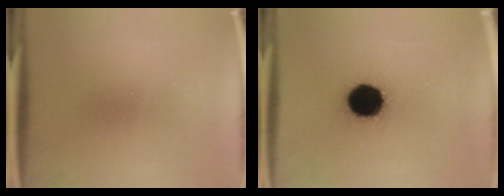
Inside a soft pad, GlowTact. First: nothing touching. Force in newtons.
{"total": 15.3}